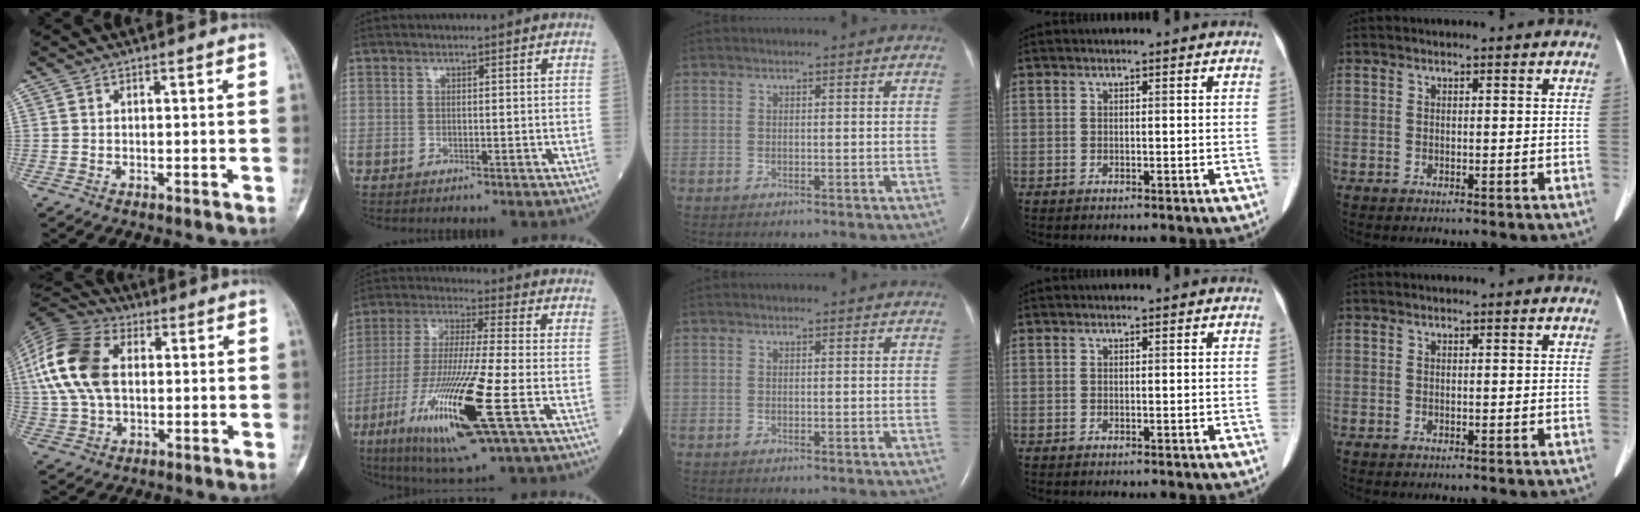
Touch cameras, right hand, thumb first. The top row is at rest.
{"thumb": {"total": 17.0, "force": [2.8, 10.7, 12.9], "torque": [-0.270, 0.017, 0.048]}, "index": {"total": 18.1, "force": [-6.6, 0.6, 16.8], "torque": [-0.355, -0.039, -0.122]}}